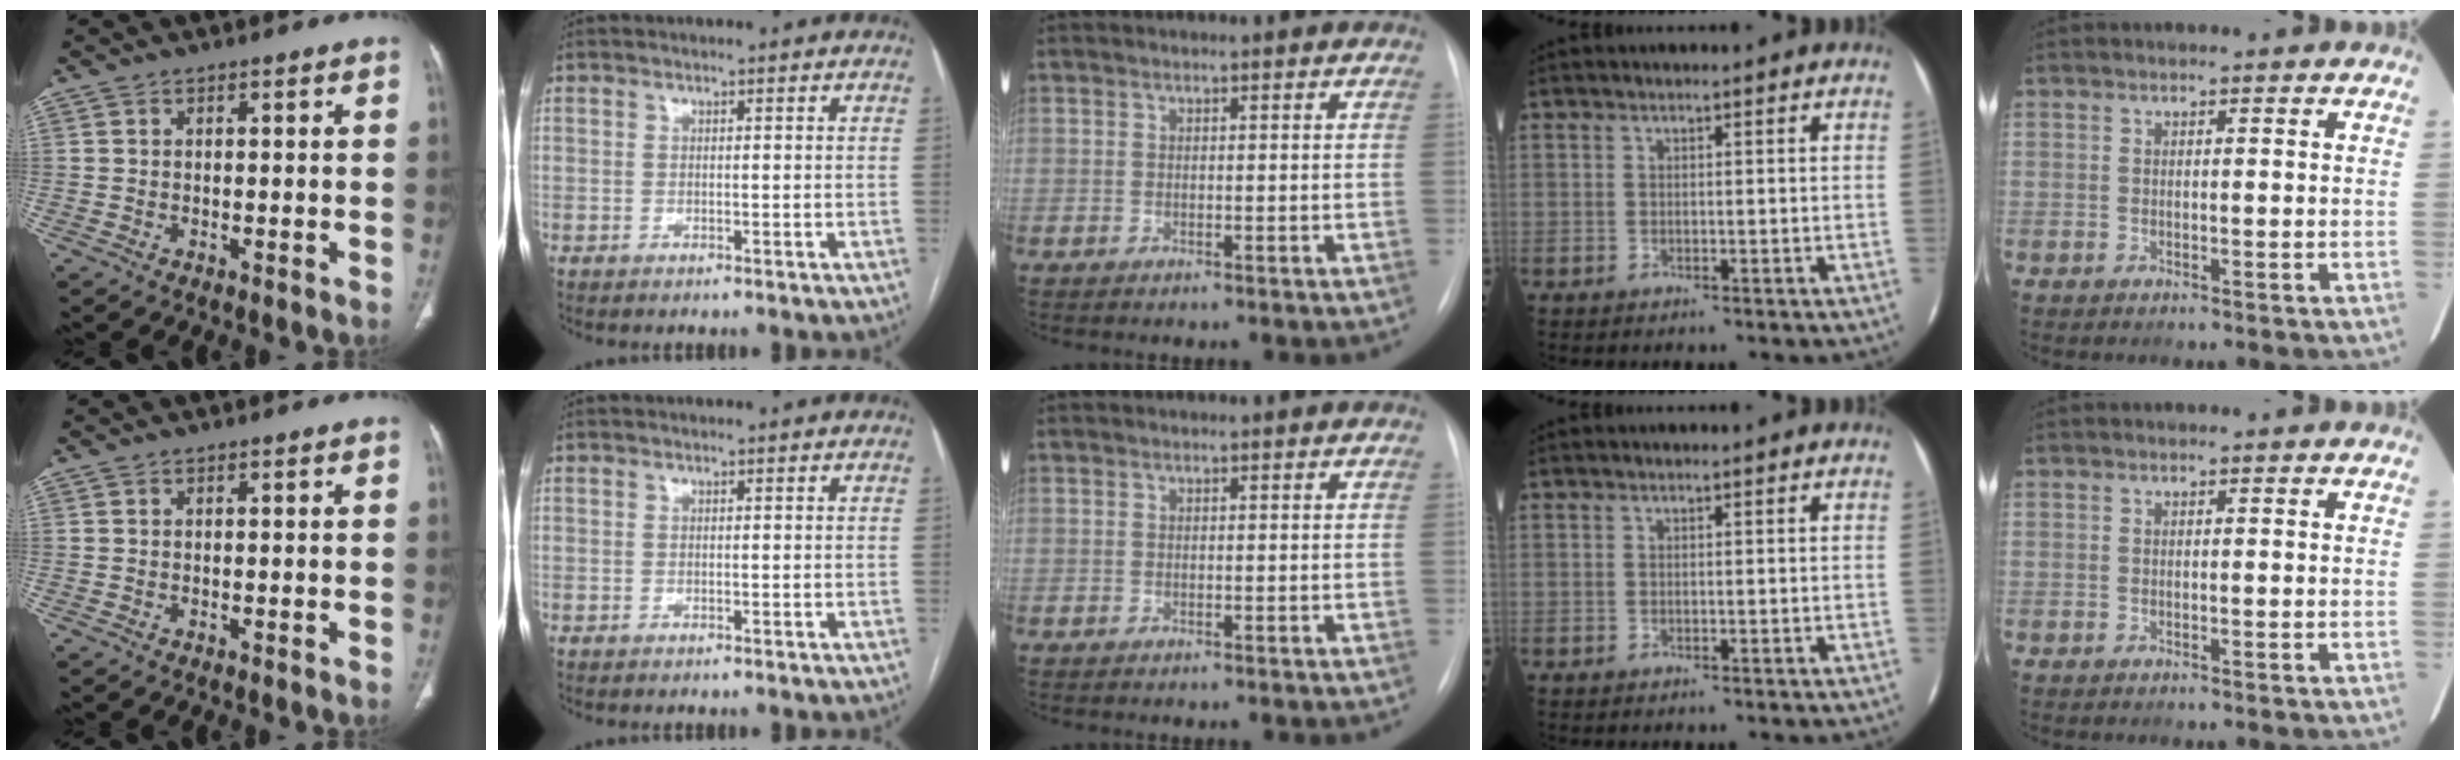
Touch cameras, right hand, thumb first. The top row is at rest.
{}